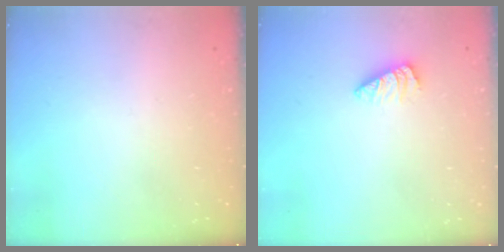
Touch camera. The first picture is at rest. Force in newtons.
{"total": 1.3, "press": 1.3, "slide": 0.2}